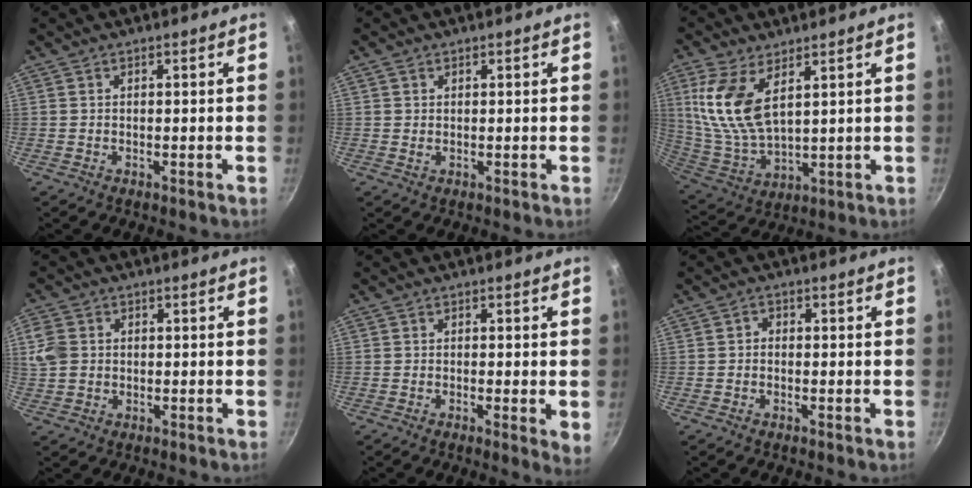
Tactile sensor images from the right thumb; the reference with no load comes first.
{"total": 0.9, "force": [0.4, 0.7, 0.4], "torque": [-0.006, -0.001, 0.005]}
{"total": 13.7, "force": [5.4, 6.6, 10.7], "torque": [-0.217, -0.030, 0.120]}
{"total": 5.7, "force": [0.5, 4.8, 3.1], "torque": [-0.059, -0.001, 0.006]}
{"total": 3.7, "force": [-0.4, 0.8, 3.5], "torque": [-0.043, -0.011, -0.009]}
{"total": 1.2, "force": [-0.4, 0.9, 0.6], "torque": [-0.008, 0.006, -0.009]}